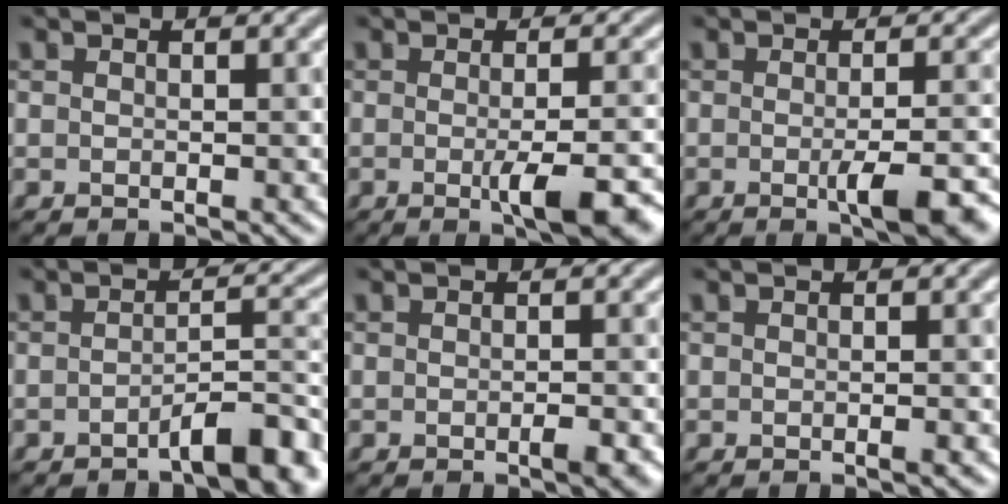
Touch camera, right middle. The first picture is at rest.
{"total": 5.9, "force": [-1.8, 1.5, 5.4], "torque": [-0.077, -0.007, -0.023]}
{"total": 5.3, "force": [-1.7, 1.3, 4.9], "torque": [-0.071, -0.004, -0.023]}
{"total": 4.8, "force": [-3.1, 1.0, 3.5], "torque": [-0.048, 0.009, -0.048]}
{"total": 1.6, "force": [-0.7, 0.3, 1.4], "torque": [-0.019, -0.002, -0.011]}
{"total": 0.8, "force": [-0.4, 0.1, 0.7], "torque": [-0.010, 0.001, -0.005]}